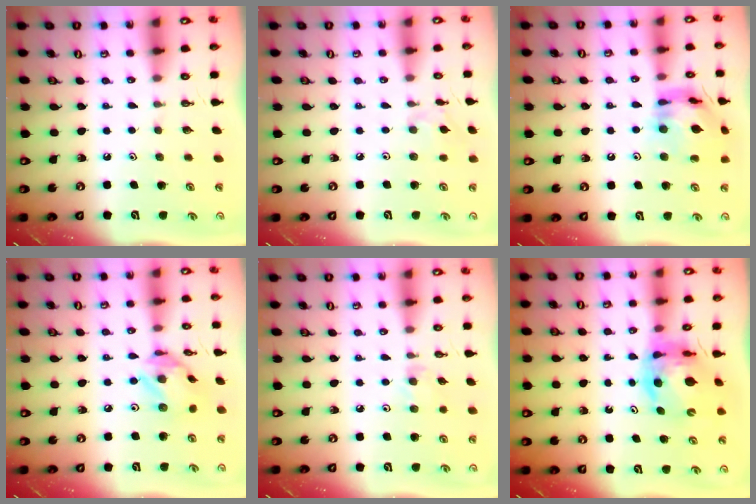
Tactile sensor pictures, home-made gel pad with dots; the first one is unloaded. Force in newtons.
{"total": 4.8, "press": 4.7, "slide": 0.7}
{"total": 15.3, "press": 15.2, "slide": 1.2}
{"total": 11.3, "press": 11.2, "slide": 1.0}
{"total": 2.6, "press": 2.6, "slide": 0.4}
{"total": 11.7, "press": 11.7, "slide": 1.2}